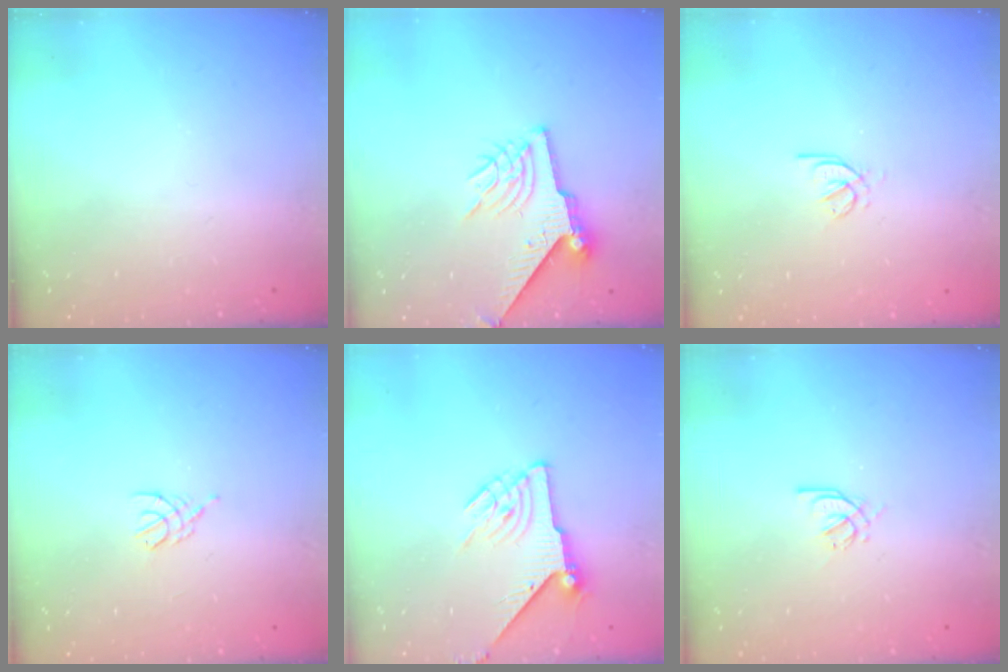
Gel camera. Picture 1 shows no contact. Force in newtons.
{"total": 9.2, "press": 9.1, "slide": 1.1}
{"total": 1.7, "press": 1.6, "slide": 0.5}
{"total": 3.4, "press": 3.3, "slide": 0.5}
{"total": 7.4, "press": 7.4, "slide": 0.1}
{"total": 2.4, "press": 2.4, "slide": 0.5}